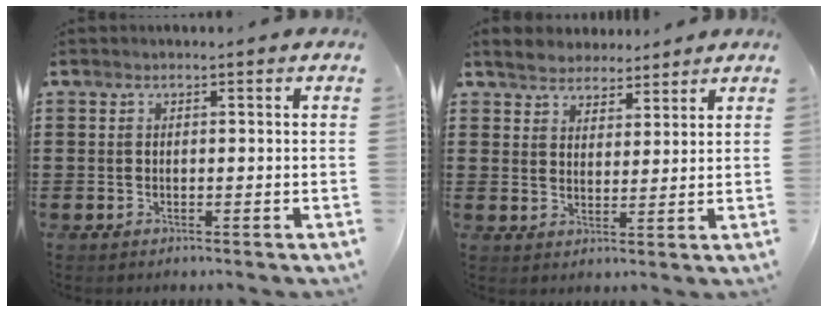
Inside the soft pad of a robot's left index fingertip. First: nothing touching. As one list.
[{"total": 4.0, "force": [3.7, 1.7, 0.0], "torque": [-0.017, -0.004, 0.069]}]